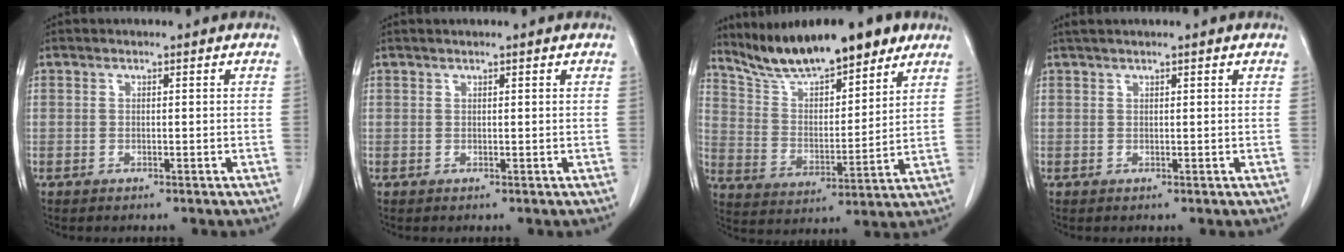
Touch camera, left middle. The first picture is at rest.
{"total": 1.7, "force": [1.3, 0.1, 1.1], "torque": [-0.015, 0.020, 0.020]}
{"total": 16.1, "force": [13.1, 3.8, 8.6], "torque": [-0.138, 0.005, 0.230]}
{"total": 3.5, "force": [2.7, 0.1, 2.2], "torque": [-0.036, 0.031, 0.045]}